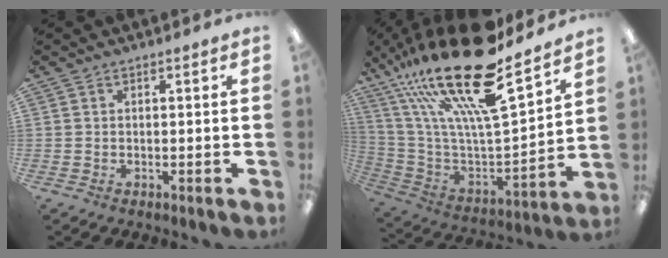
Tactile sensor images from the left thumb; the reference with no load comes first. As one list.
[{"total": 29.8, "force": [20.3, 9.1, 19.8], "torque": [-0.355, -0.132, 0.340]}]